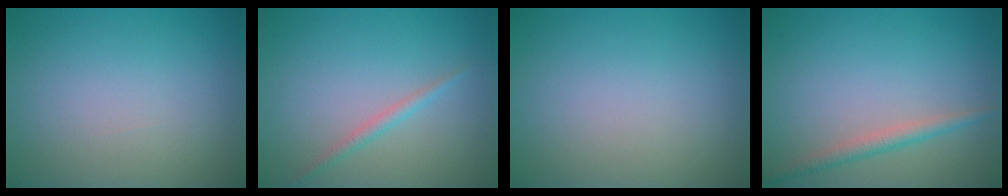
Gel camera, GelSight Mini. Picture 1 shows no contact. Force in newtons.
{"total": 1.2, "press": 1.2, "slide": 0.0}
{"total": 0.0}
{"total": 1.8, "press": 1.8, "slide": 0.1}